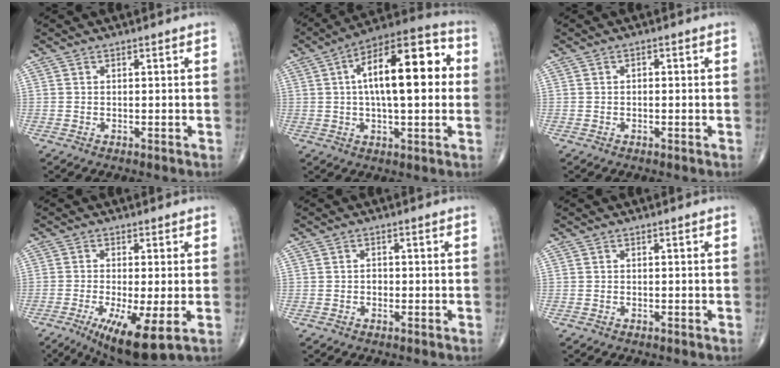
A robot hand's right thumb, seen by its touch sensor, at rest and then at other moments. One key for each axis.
{"total": 19.6, "fx": 2.8, "fy": 7.8, "fz": 17.8, "tx": -0.253, "ty": 0.028, "tz": 0.032}
{"total": 0.7, "fx": -0.1, "fy": 0.5, "fz": 0.5, "tx": -0.001, "ty": 0.003, "tz": -0.005}
{"total": 10.9, "fx": -3.7, "fy": 2.5, "fz": 10.0, "tx": -0.177, "ty": -0.021, "tz": -0.054}
{"total": 1.0, "fx": -0.3, "fy": 0.8, "fz": 0.6, "tx": -0.005, "ty": 0.003, "tz": -0.006}
{"total": 0.0}